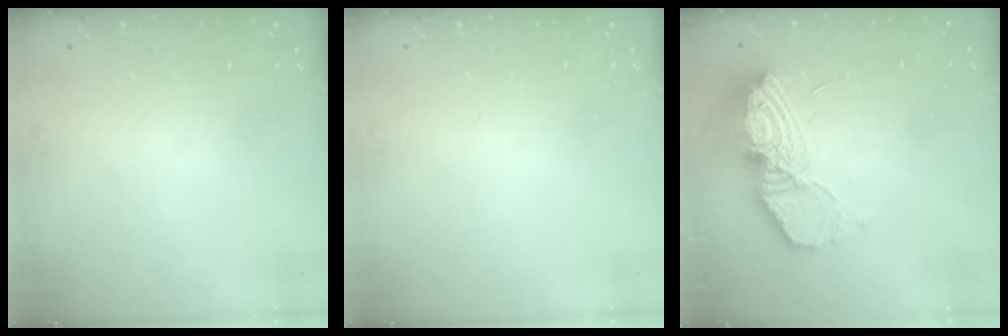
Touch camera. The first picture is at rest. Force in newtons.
{"total": 0.0}
{"total": 14.6, "press": 14.5, "slide": 1.5}